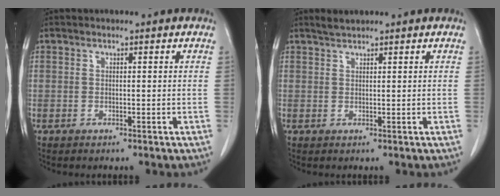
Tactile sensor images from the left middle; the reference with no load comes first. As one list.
[{"total": 1.4, "force": [1.3, 0.0, 0.4], "torque": [-0.013, 0.004, 0.030]}]